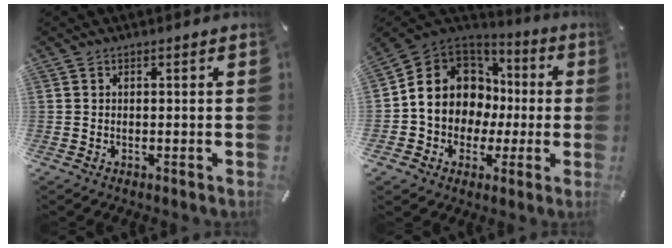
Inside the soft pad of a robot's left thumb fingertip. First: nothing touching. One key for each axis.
{"total": 14.2, "fx": -0.5, "fy": 12.9, "fz": 5.8, "tx": -0.115, "ty": 0.002, "tz": 0.000}